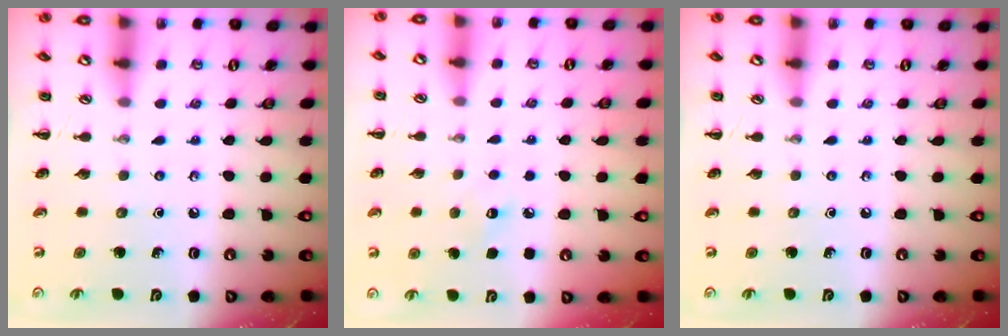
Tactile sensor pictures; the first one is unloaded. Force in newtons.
{"total": 5.4, "press": 5.2, "slide": 1.3}
{"total": 0.0}